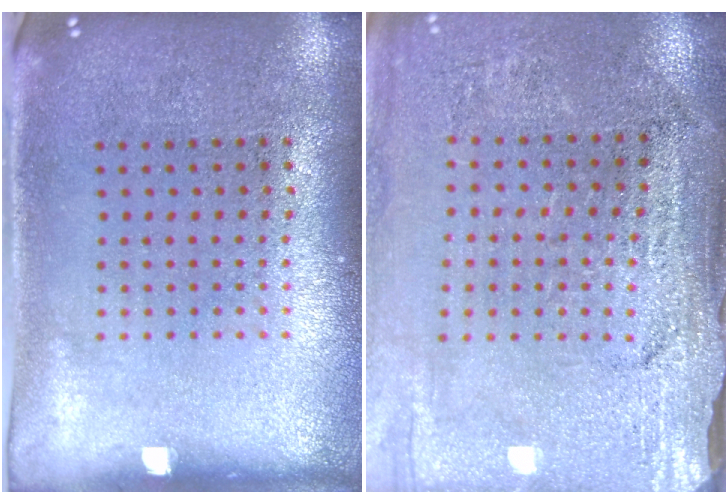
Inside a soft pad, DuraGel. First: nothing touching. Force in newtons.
{"total": 3.1, "press": 3.1, "slide": 0.3}